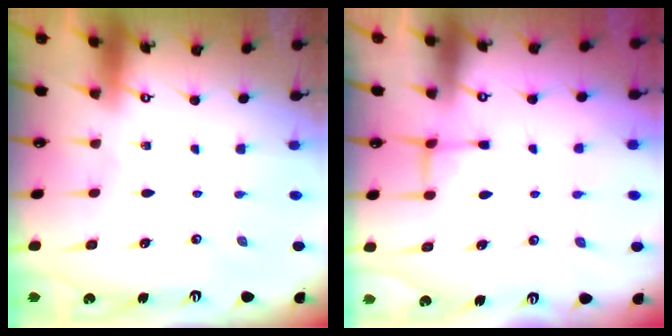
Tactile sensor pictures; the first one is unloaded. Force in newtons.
{"total": 4.0, "press": 3.9, "slide": 0.7}